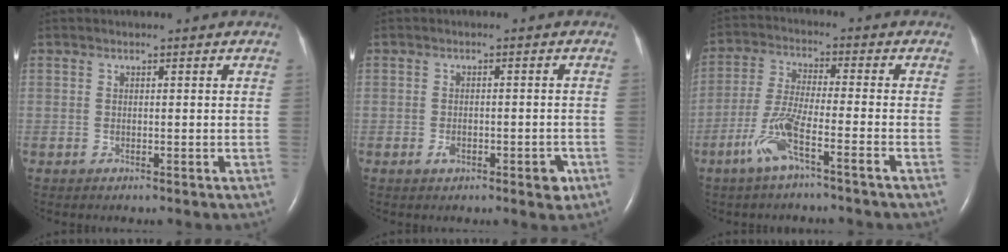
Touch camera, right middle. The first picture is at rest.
{"total": 3.6, "force": [-1.7, 1.5, 2.7], "torque": [-0.036, 0.003, -0.021]}
{"total": 7.5, "force": [-4.2, 0.1, 6.2], "torque": [-0.139, -0.001, -0.086]}